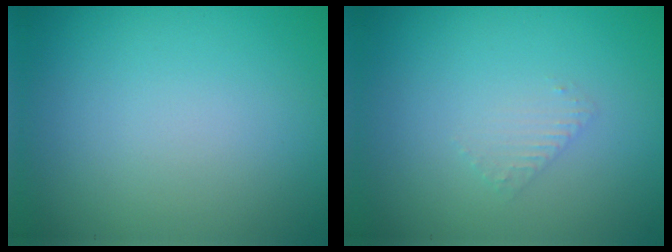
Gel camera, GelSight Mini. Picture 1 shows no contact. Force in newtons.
{"total": 0.9, "press": 0.9, "slide": 0.2}